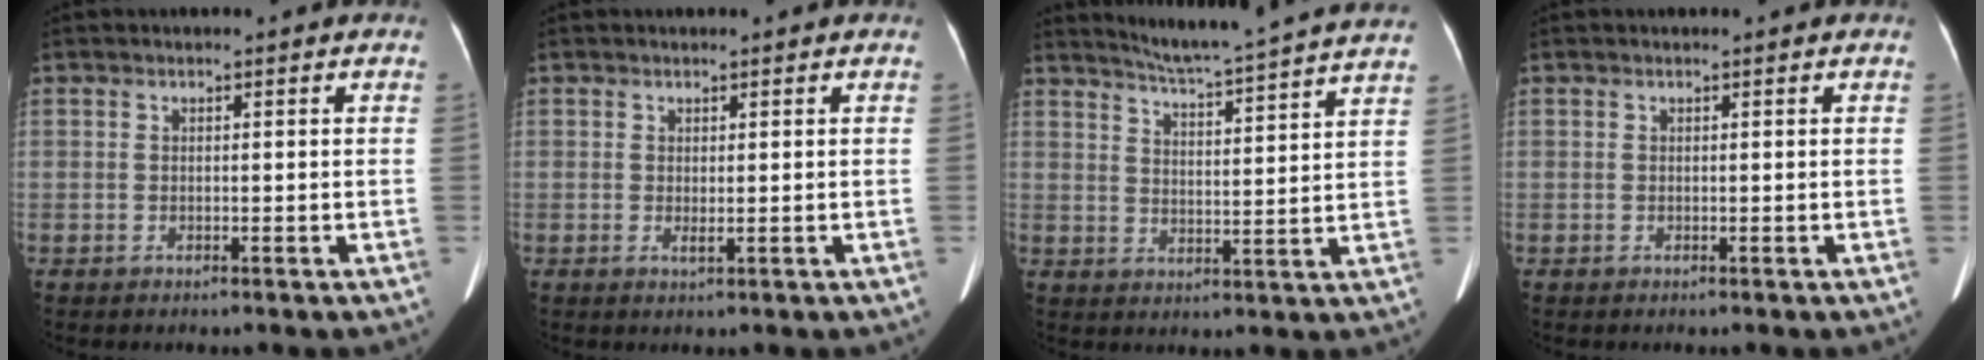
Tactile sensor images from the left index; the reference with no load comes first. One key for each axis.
{"total": 1.2, "fx": 0.5, "fy": 0.3, "fz": 1.0, "tx": -0.021, "ty": 0.001, "tz": 0.011}
{"total": 17.4, "fx": 16.0, "fy": -1.5, "fz": 6.7, "tx": -0.117, "ty": -0.034, "tz": 0.207}
{"total": 0.8, "fx": 0.7, "fy": 0.1, "fz": 0.3, "tx": -0.005, "ty": 0.012, "tz": 0.012}